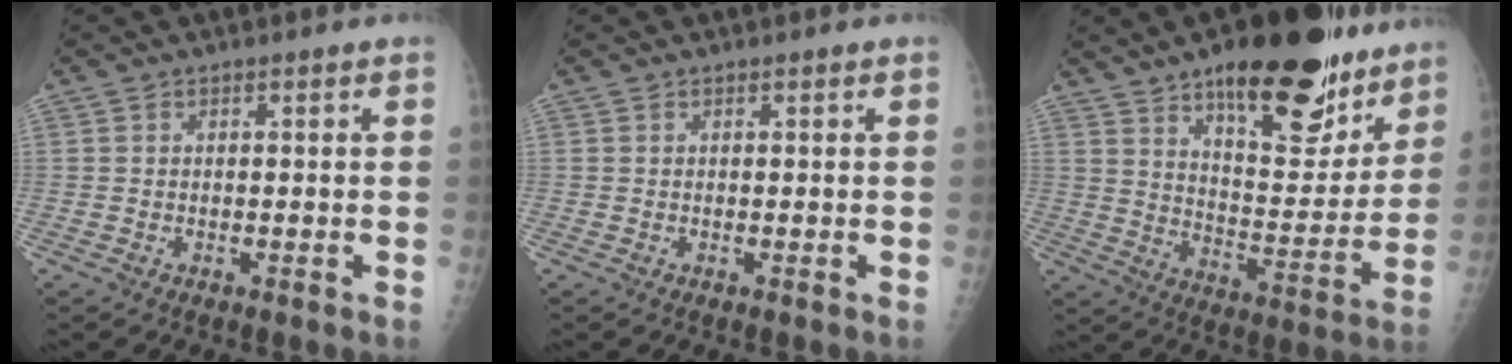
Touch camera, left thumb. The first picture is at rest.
{"total": 0.0}
{"total": 24.6, "force": [16.2, 9.7, 15.7], "torque": [-0.176, -0.076, 0.243]}